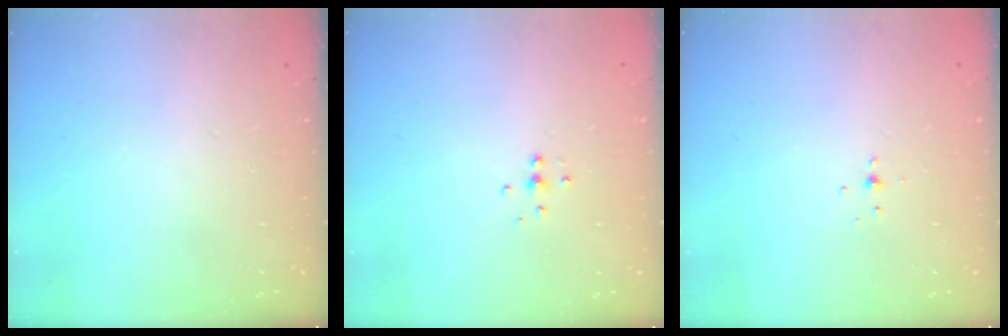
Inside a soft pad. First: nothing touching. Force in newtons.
{"total": 4.7, "press": 4.6, "slide": 0.5}
{"total": 3.2, "press": 3.1, "slide": 0.8}